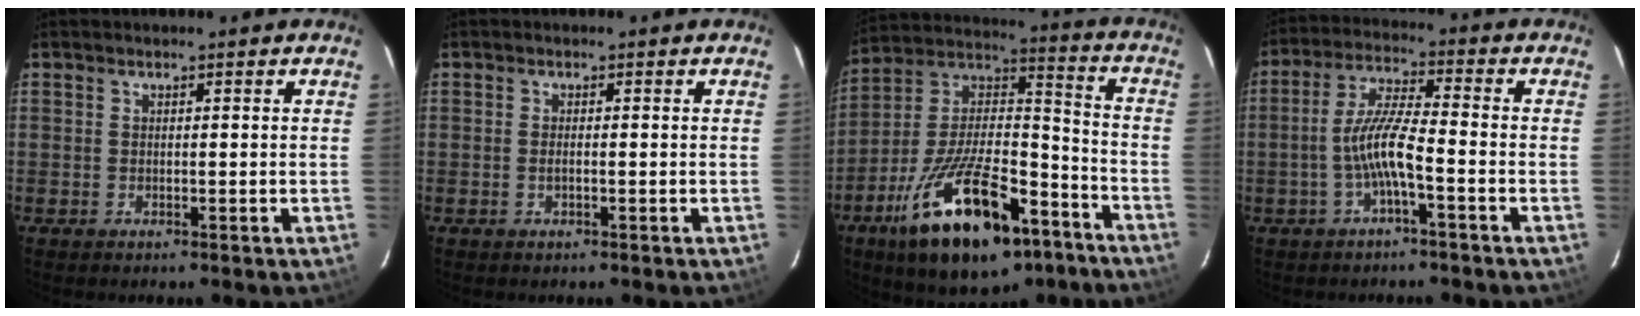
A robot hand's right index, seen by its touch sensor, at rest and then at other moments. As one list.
[{"total": 0.9, "force": [-0.3, 0.2, 0.9], "torque": [-0.018, -0.001, -0.006]}, {"total": 26.2, "force": [-15.0, 10.8, 18.5], "torque": [-0.331, 0.001, -0.233]}, {"total": 7.3, "force": [-2.7, 0.6, 6.7], "torque": [-0.147, 0.010, -0.050]}]